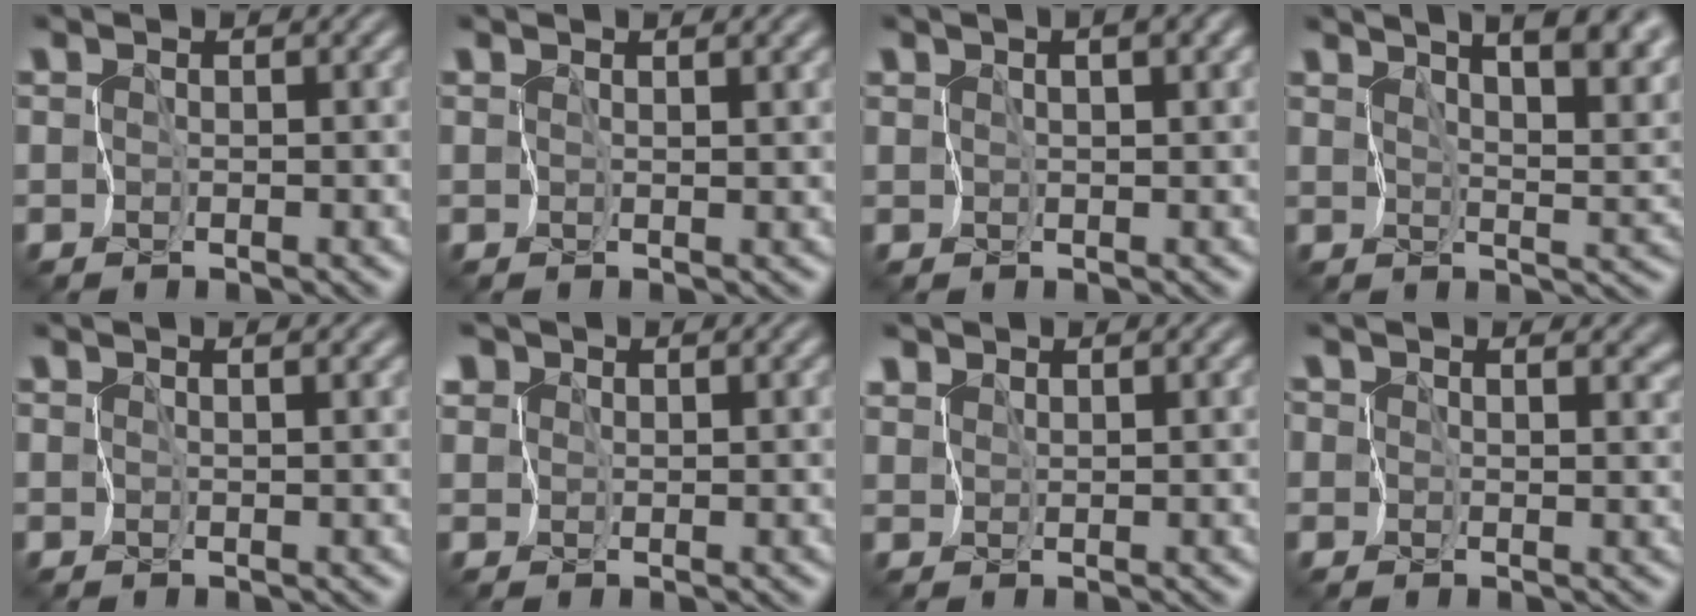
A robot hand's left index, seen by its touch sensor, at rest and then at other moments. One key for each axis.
{"total": 0.9, "fx": 0.7, "fy": 0.0, "fz": 0.6, "tx": -0.010, "ty": 0.002, "tz": 0.017}
{"total": 2.9, "fx": 1.3, "fy": 1.3, "fz": 2.3, "tx": -0.030, "ty": 0.008, "tz": 0.020}
{"total": 11.9, "fx": 7.6, "fy": 4.4, "fz": 8.0, "tx": -0.110, "ty": 0.032, "tz": 0.102}
{"total": 1.3, "fx": 0.9, "fy": 0.2, "fz": 0.8, "tx": -0.010, "ty": 0.005, "tz": 0.012}
{"total": 3.5, "fx": 2.0, "fy": 2.5, "fz": 1.4, "tx": -0.032, "ty": 0.018, "tz": 0.022}
{"total": 1.3, "fx": 1.2, "fy": 0.4, "fz": 0.2, "tx": -0.009, "ty": 0.004, "tz": 0.021}
{"total": 4.3, "fx": 2.3, "fy": 2.8, "fz": 2.4, "tx": -0.042, "ty": 0.012, "tz": 0.019}